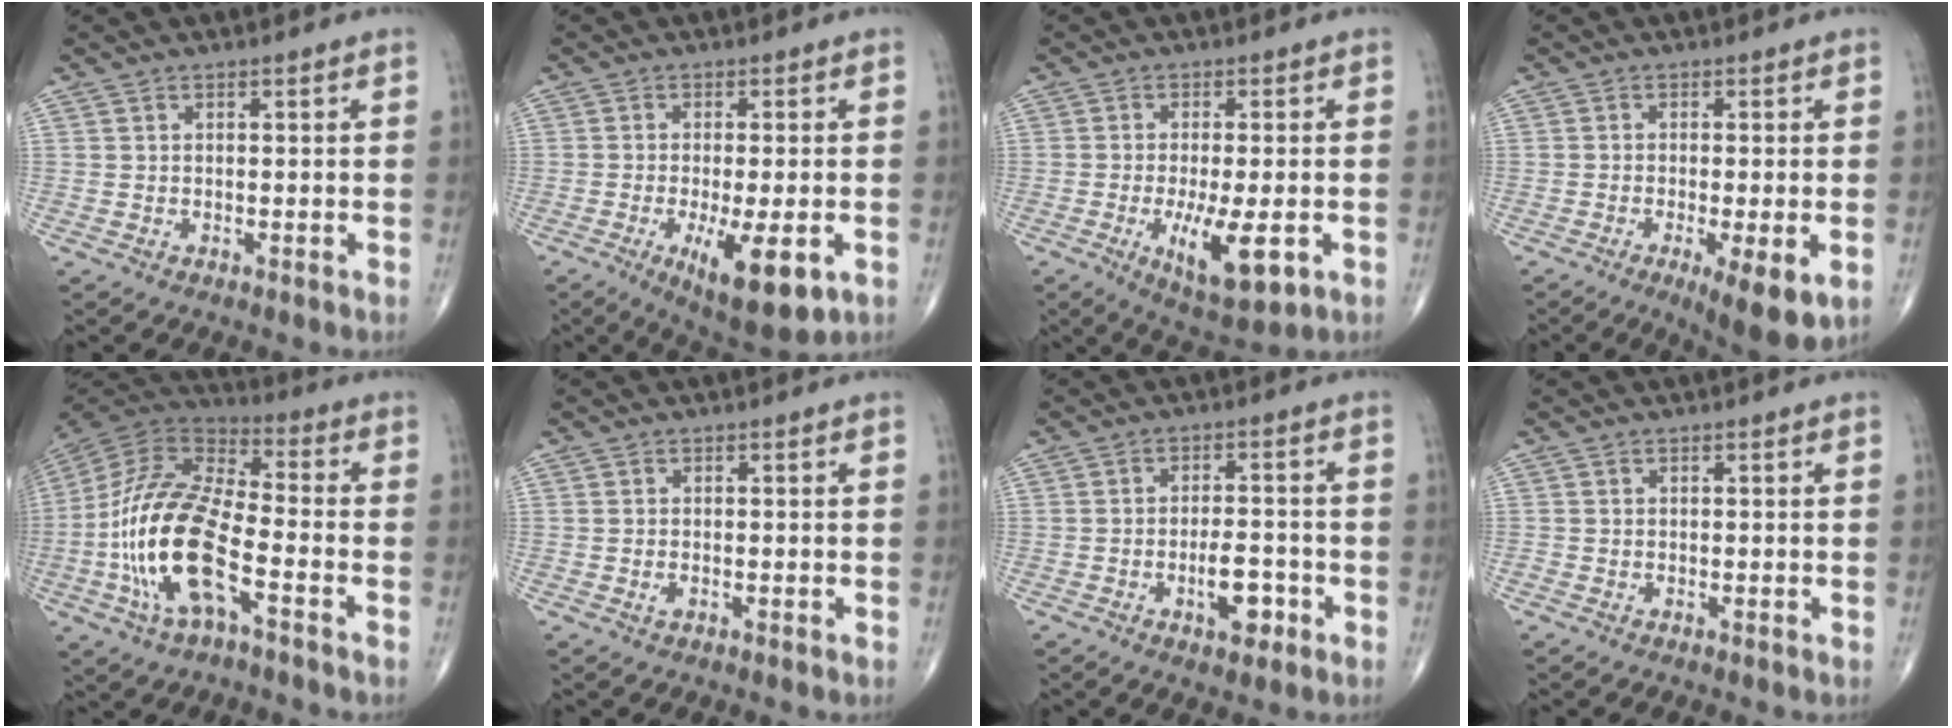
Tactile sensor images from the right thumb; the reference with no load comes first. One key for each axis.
{"total": 11.5, "fx": -3.7, "fy": 3.6, "fz": 10.2, "tx": -0.157, "ty": -0.019, "tz": -0.049}
{"total": 10.6, "fx": -2.9, "fy": 3.5, "fz": 9.6, "tx": -0.153, "ty": -0.018, "tz": -0.039}
{"total": 8.9, "fx": -3.1, "fy": 2.1, "fz": 8.1, "tx": -0.117, "ty": -0.017, "tz": -0.045}
{"total": 20.0, "fx": -6.3, "fy": 7.9, "fz": 17.2, "tx": -0.358, "ty": 0.031, "tz": -0.119}
{"total": 1.1, "fx": -0.3, "fy": 0.5, "fz": 0.9, "tx": -0.018, "ty": 0.001, "tz": -0.006}
{"total": 6.4, "fx": -2.5, "fy": 2.8, "fz": 5.1, "tx": -0.069, "ty": 0.014, "tz": -0.038}
{"total": 0.0}